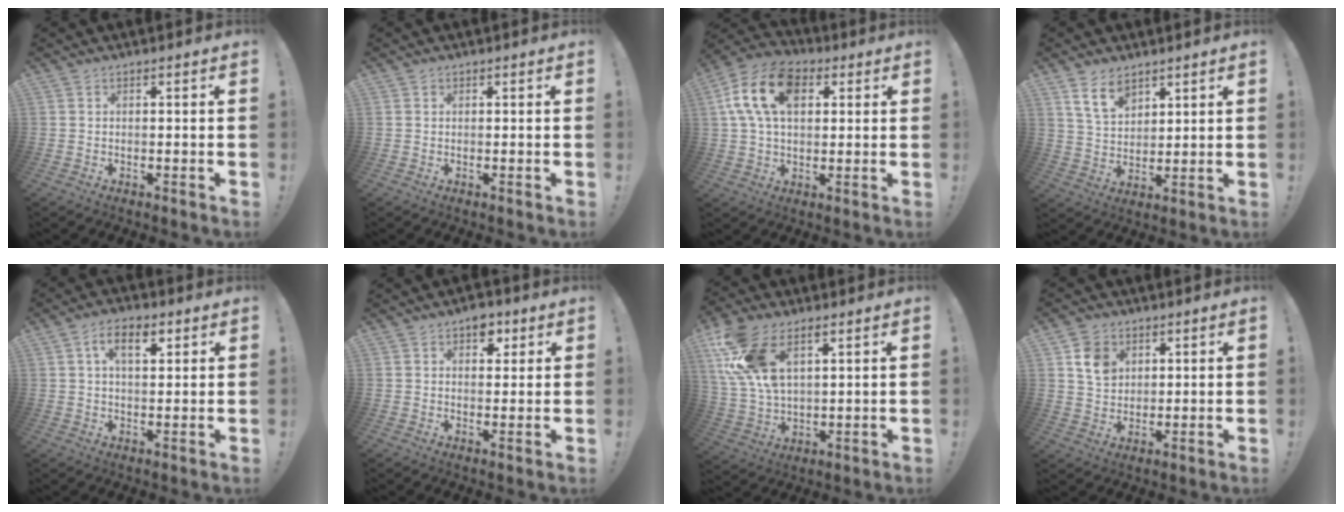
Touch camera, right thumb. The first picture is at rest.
{"total": 0.5, "force": [0.3, 0.4, 0.0], "torque": [0.007, -0.002, 0.004]}
{"total": 16.2, "force": [5.0, 10.5, 11.3], "torque": [-0.213, 0.003, 0.091]}
{"total": 8.9, "force": [6.1, 4.9, 4.2], "torque": [-0.073, -0.030, 0.117]}
{"total": 7.6, "force": [3.0, 4.1, 5.7], "torque": [-0.086, 0.003, 0.049]}
{"total": 5.4, "force": [2.9, 3.7, 2.7], "torque": [-0.015, -0.008, 0.047]}
{"total": 15.9, "force": [7.5, 9.2, 10.6], "torque": [-0.221, -0.020, 0.144]}
{"total": 8.3, "force": [3.7, 6.6, 3.2], "torque": [-0.036, -0.014, 0.071]}